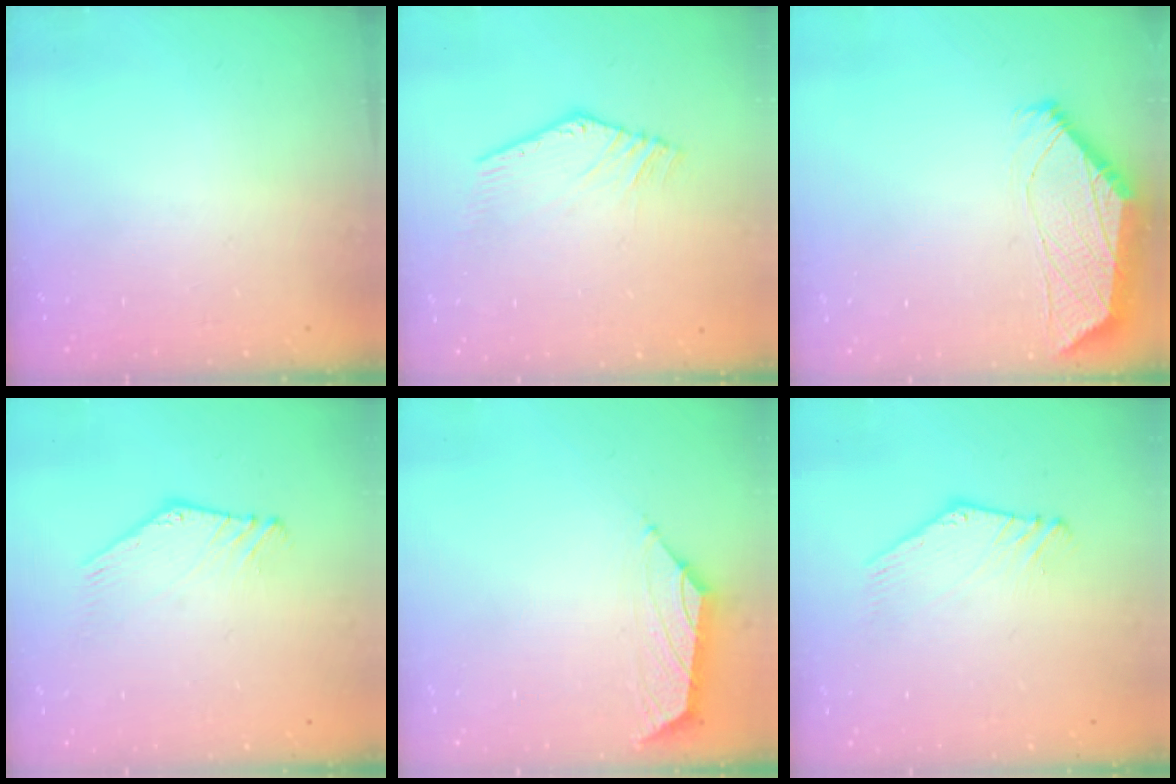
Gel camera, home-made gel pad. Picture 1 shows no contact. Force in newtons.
{"total": 2.5, "press": 2.5, "slide": 0.1}
{"total": 1.7, "press": 1.6, "slide": 0.3}
{"total": 2.1, "press": 2.1, "slide": 0.1}
{"total": 1.5, "press": 1.4, "slide": 0.6}
{"total": 2.0, "press": 2.0, "slide": 0.0}